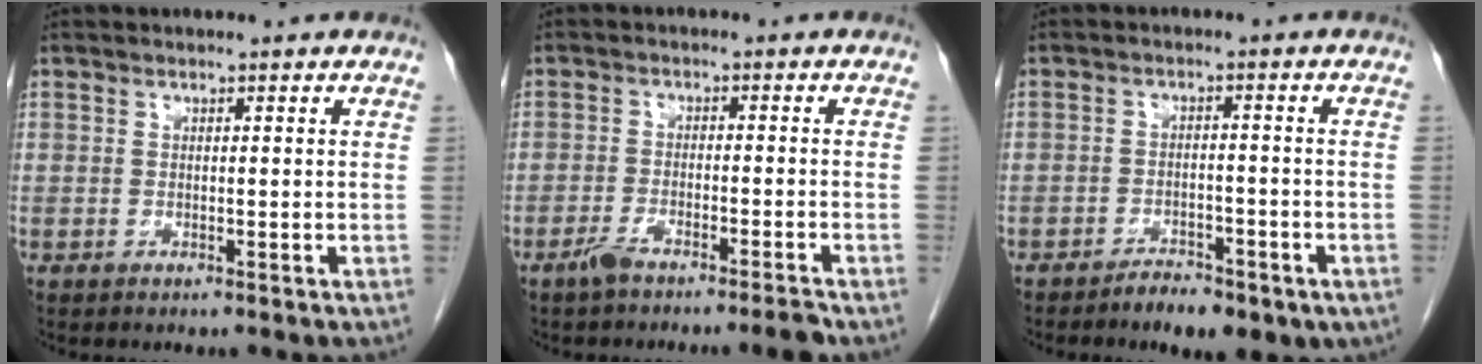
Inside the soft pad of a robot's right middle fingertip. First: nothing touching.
{"total": 4.4, "force": [-3.5, -0.2, 2.5], "torque": [-0.043, -0.001, -0.064]}
{"total": 7.0, "force": [-4.7, 2.7, 4.3], "torque": [-0.057, 0.003, -0.067]}